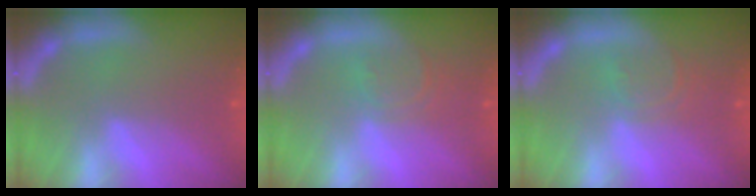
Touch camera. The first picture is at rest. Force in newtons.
{"total": 3.0}
{"total": 3.0}